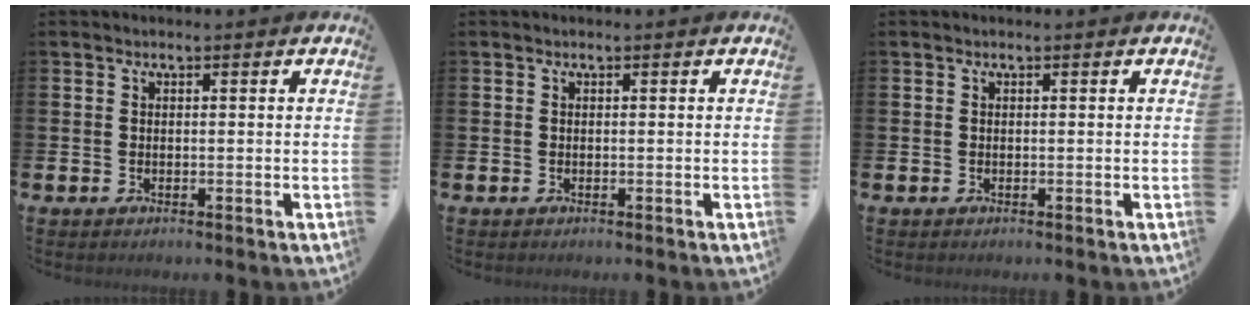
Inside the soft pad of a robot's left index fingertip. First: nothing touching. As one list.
[{"total": 0.0}, {"total": 0.0}]